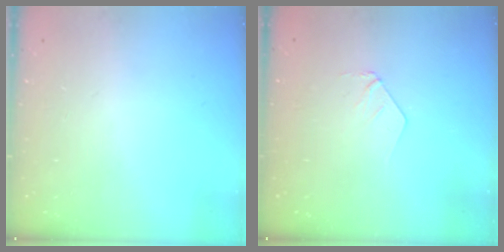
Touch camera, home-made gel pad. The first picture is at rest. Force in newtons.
{"total": 3.8, "press": 3.8, "slide": 0.3}